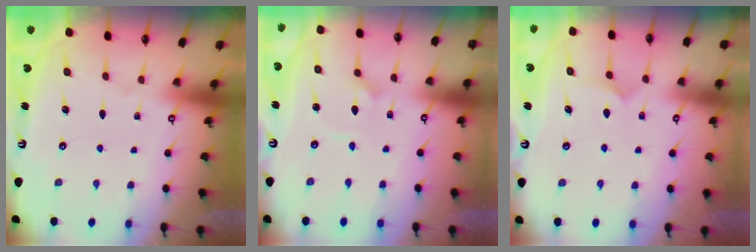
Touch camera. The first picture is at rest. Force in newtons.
{"total": 2.9, "press": 2.9, "slide": 0.4}
{"total": 6.9, "press": 6.9, "slide": 0.3}